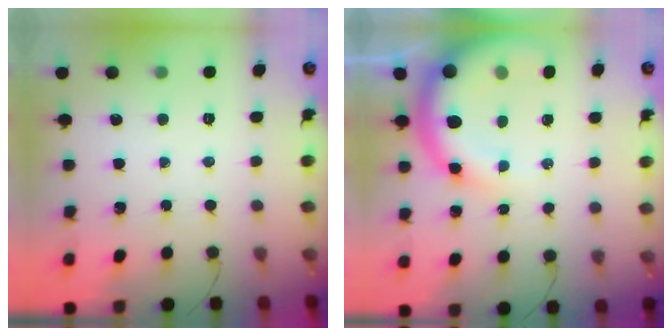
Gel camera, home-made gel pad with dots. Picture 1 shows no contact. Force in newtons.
{"total": 14.3, "press": 13.8, "slide": 3.7}